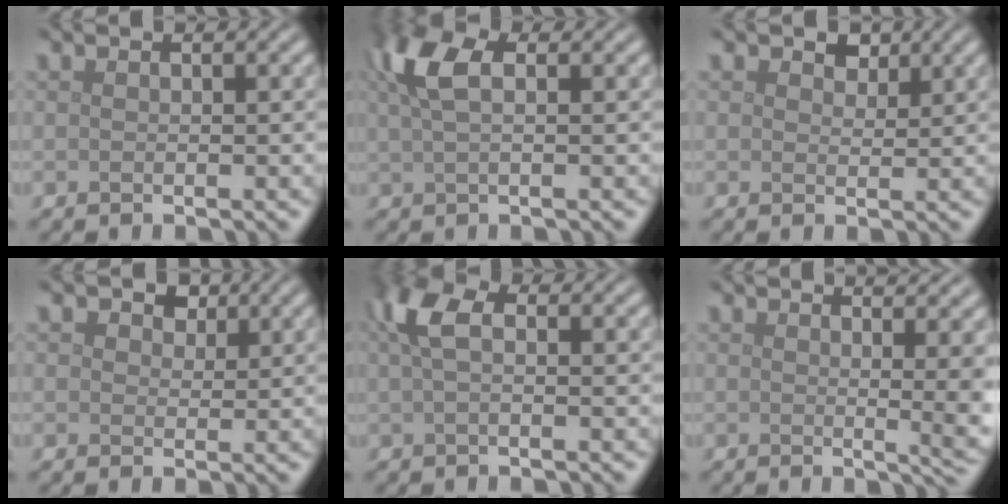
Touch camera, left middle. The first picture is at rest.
{"total": 4.8, "force": [1.9, 2.1, 3.8], "torque": [-0.082, 0.012, 0.031]}
{"total": 1.7, "force": [1.2, 1.0, 0.7], "torque": [-0.011, -0.004, 0.014]}
{"total": 2.8, "force": [1.6, 1.8, 1.4], "torque": [-0.021, -0.002, 0.014]}
{"total": 3.8, "force": [1.2, 1.7, 3.1], "torque": [-0.067, 0.011, 0.014]}
{"total": 8.6, "force": [2.2, 3.4, 7.6], "torque": [-0.037, 0.029, 0.008]}